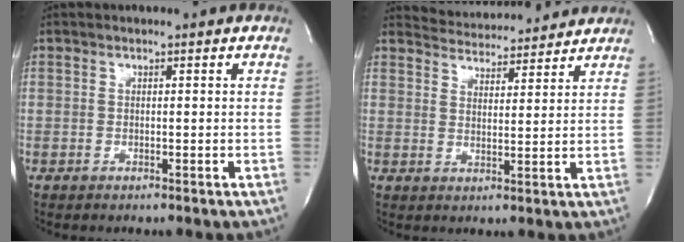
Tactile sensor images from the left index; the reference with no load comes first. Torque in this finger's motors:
{"motor_torque": [0.10, -0.39, -0.02, -0.03]}